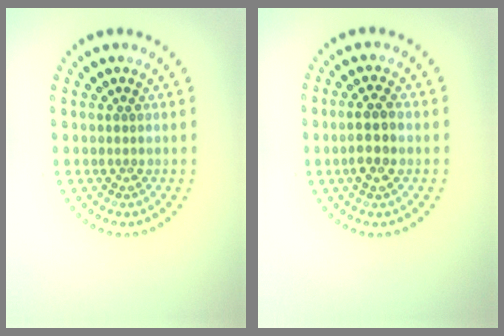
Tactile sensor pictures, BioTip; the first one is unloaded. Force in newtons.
{"total": 2.6, "press": 2.6, "slide": 0.7}